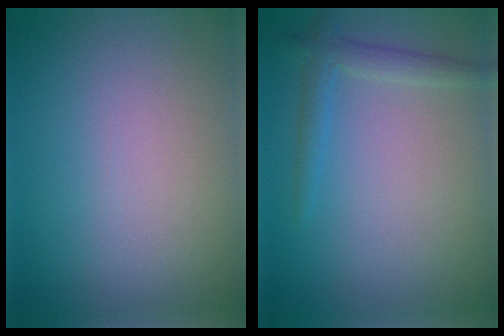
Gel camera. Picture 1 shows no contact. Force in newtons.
{"total": 1.2, "press": 1.2, "slide": 0.1}